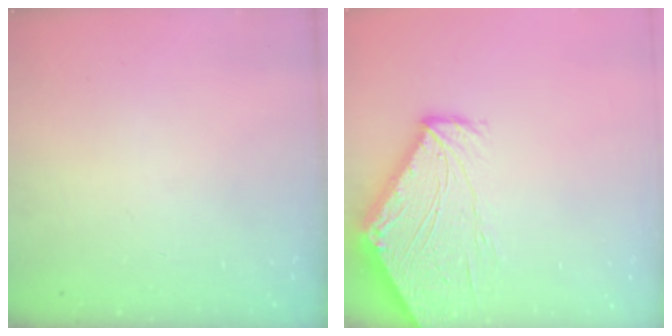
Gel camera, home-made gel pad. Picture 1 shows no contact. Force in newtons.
{"total": 10.9, "press": 10.8, "slide": 1.2}